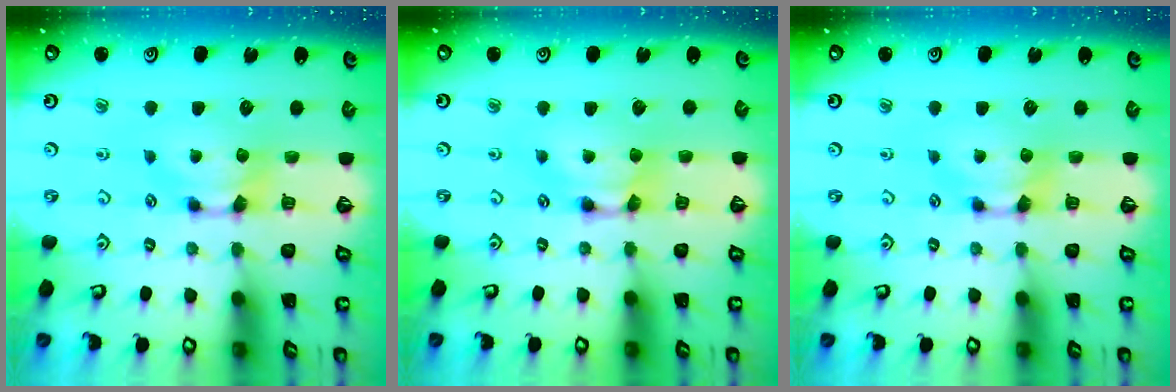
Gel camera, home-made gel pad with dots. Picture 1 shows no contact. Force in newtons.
{"total": 2.1, "press": 2.1, "slide": 0.1}
{"total": 0.0}